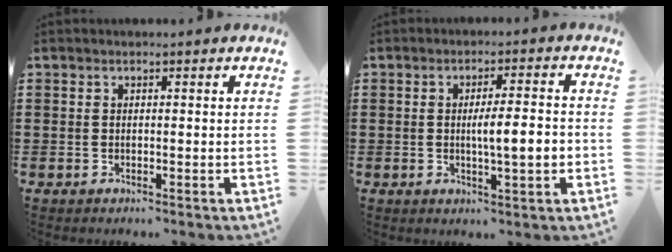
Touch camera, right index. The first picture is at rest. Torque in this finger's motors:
{"motor_torque": [1.54, -0.15, 0.41, 0.13]}